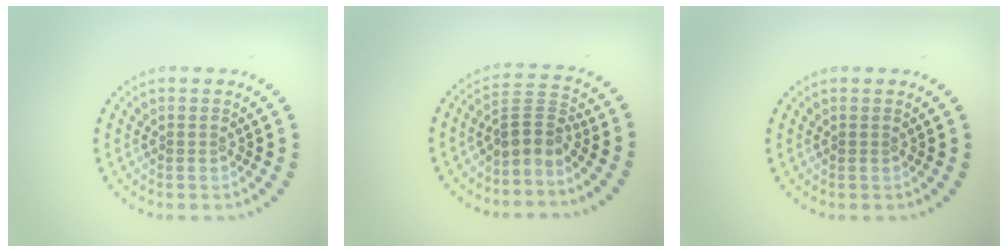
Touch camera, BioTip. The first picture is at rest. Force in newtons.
{"total": 2.8, "press": 1.9, "slide": 2.0}
{"total": 0.0}